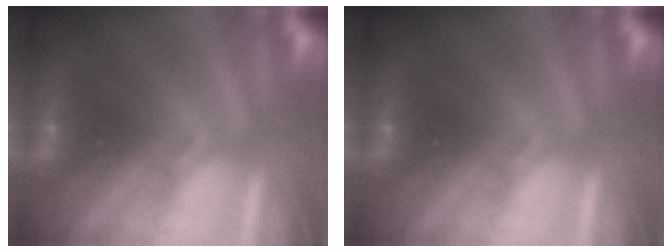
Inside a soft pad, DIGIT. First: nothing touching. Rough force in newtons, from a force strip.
{"total": 0.0}